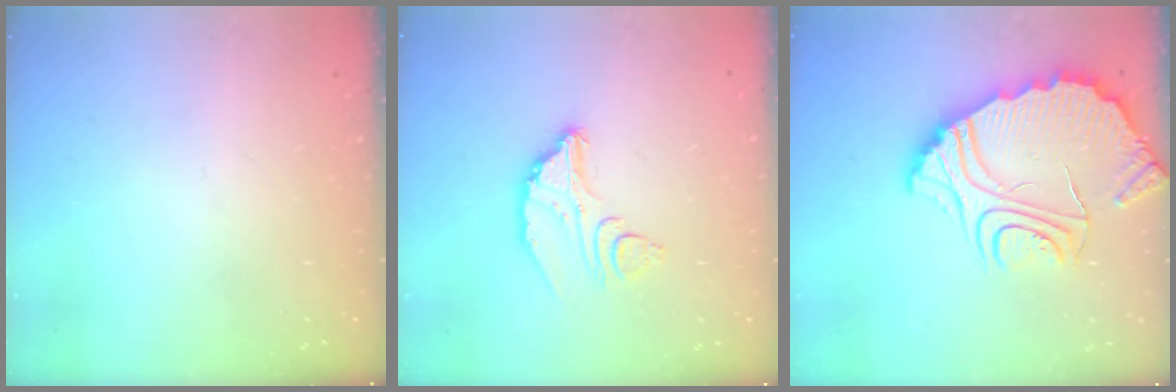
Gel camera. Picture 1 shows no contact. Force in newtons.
{"total": 8.7, "press": 8.7, "slide": 0.8}
{"total": 12.4, "press": 12.4, "slide": 1.2}